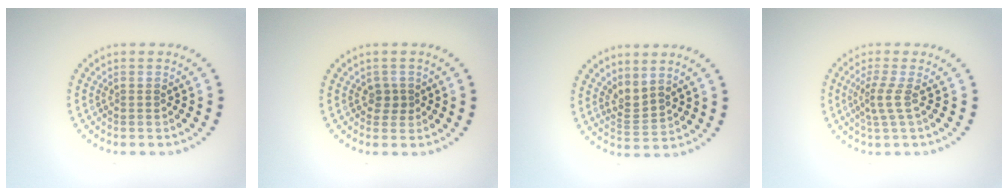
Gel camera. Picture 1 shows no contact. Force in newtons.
{"total": 1.2, "press": 1.1, "slide": 0.6}
{"total": 2.2, "press": 1.5, "slide": 1.6}
{"total": 2.0, "press": 1.4, "slide": 1.5}